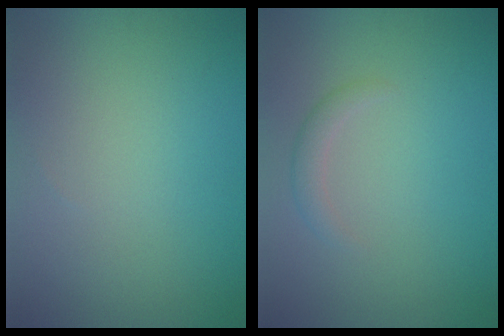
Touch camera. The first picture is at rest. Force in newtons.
{"total": 1.3, "press": 1.3, "slide": 0.1}